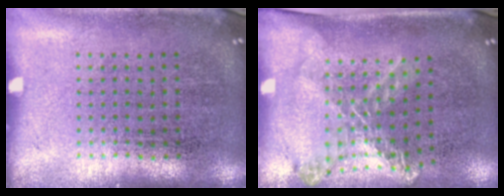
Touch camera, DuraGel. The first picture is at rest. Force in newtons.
{"total": 1.5, "press": 1.3, "slide": 0.8}